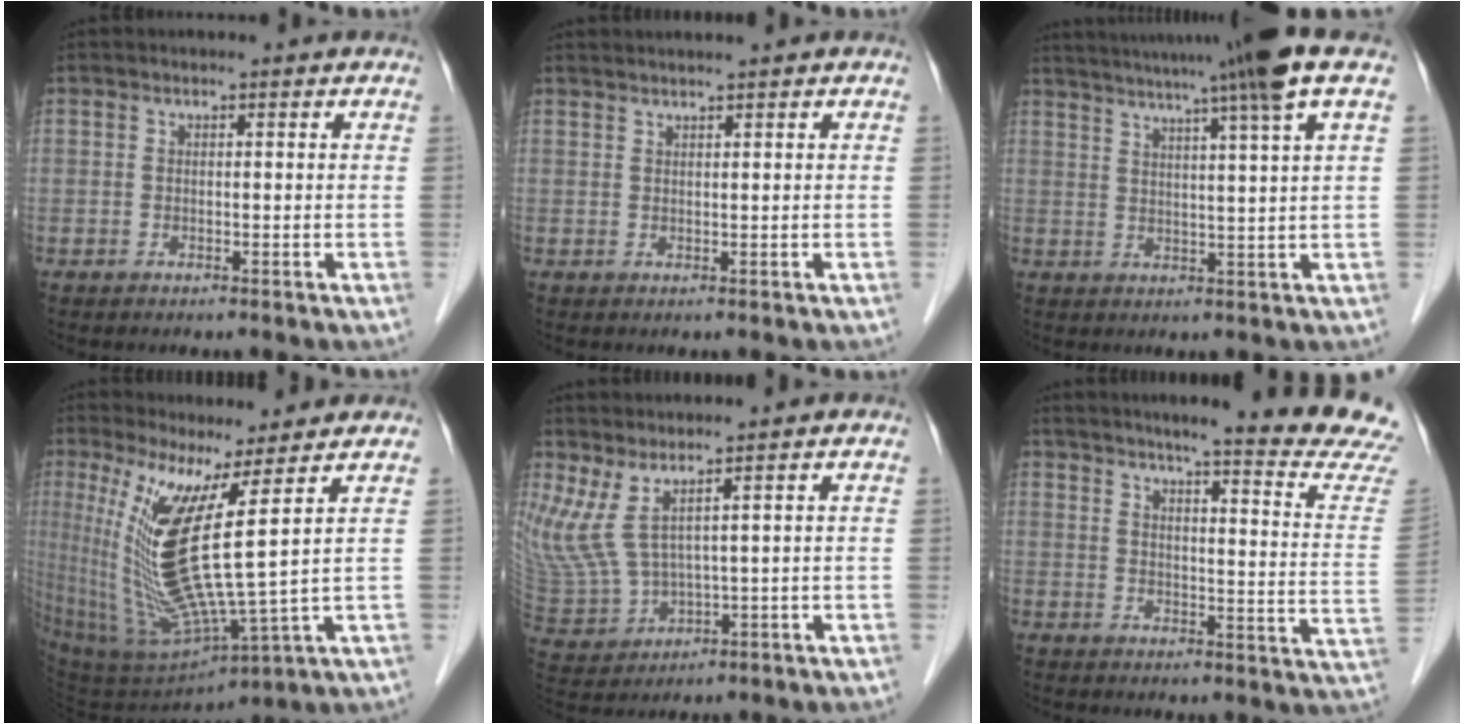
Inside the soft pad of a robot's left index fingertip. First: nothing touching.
{"total": 1.8, "force": [1.6, -0.4, 0.6], "torque": [-0.007, 0.014, 0.034]}
{"total": 14.9, "force": [11.4, -2.8, 9.2], "torque": [-0.151, -0.007, 0.154]}
{"total": 14.2, "force": [4.2, -0.1, 13.6], "torque": [-0.286, -0.034, 0.092]}
{"total": 10.4, "force": [5.1, 3.8, 8.3], "torque": [-0.224, -0.015, 0.124]}
{"total": 19.1, "force": [17.1, -1.8, 8.2], "torque": [-0.115, -0.092, 0.197]}